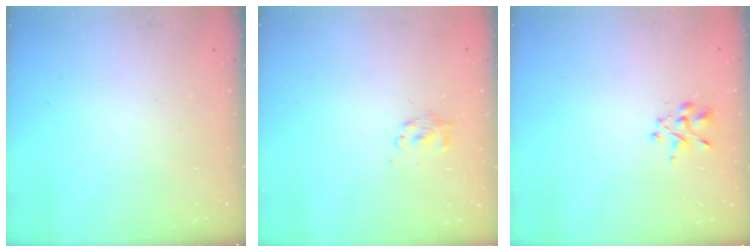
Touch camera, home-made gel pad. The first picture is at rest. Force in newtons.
{"total": 2.8, "press": 2.7, "slide": 0.8}
{"total": 1.7, "press": 1.6, "slide": 0.7}